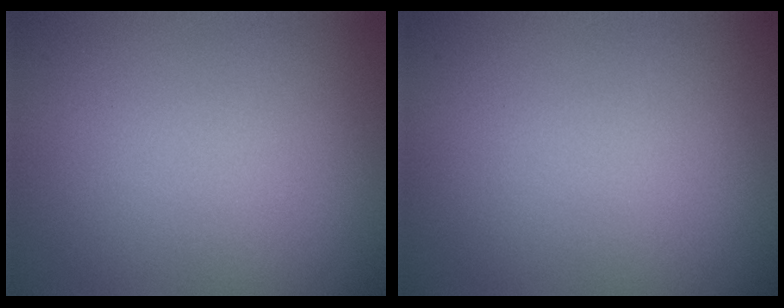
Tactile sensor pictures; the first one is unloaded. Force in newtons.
{"total": 0.0}